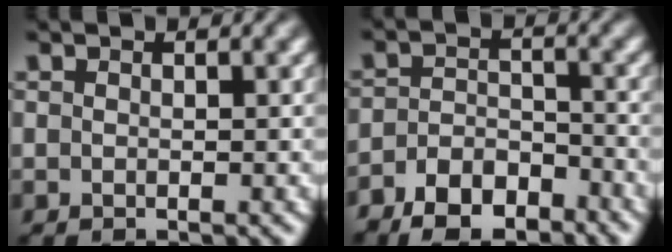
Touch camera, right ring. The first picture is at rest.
{"total": 5.8, "force": [-4.6, 2.7, 2.3], "torque": [-0.024, -0.014, -0.075]}